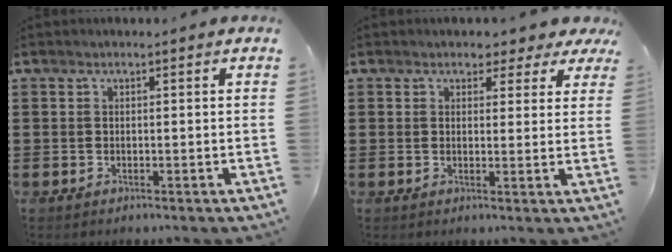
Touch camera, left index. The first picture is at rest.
{"total": 2.5, "force": [1.9, 1.4, 0.8], "torque": [-0.010, -0.003, 0.029]}